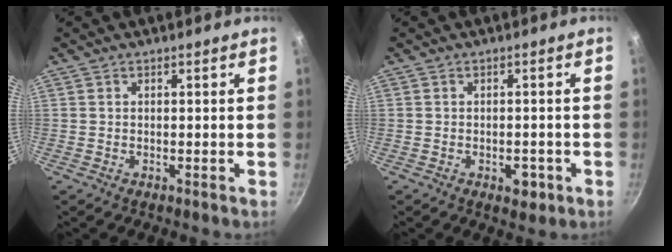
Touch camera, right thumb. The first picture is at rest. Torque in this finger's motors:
{"motor_torque": [0.48, 0.42, 0.22, 0.21, 0.00]}